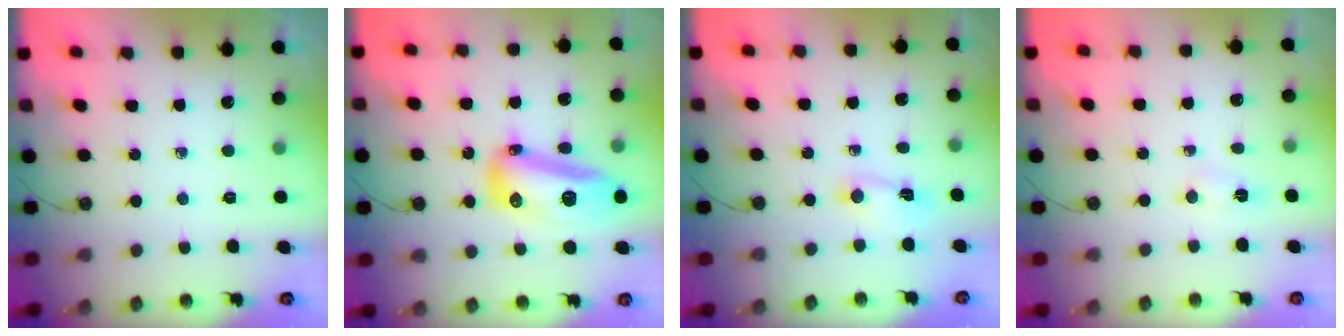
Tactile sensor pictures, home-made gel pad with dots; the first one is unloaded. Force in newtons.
{"total": 26.2, "press": 20.4, "slide": 16.5}
{"total": 2.1, "press": 2.1, "slide": 0.3}
{"total": 2.9, "press": 2.9, "slide": 0.4}